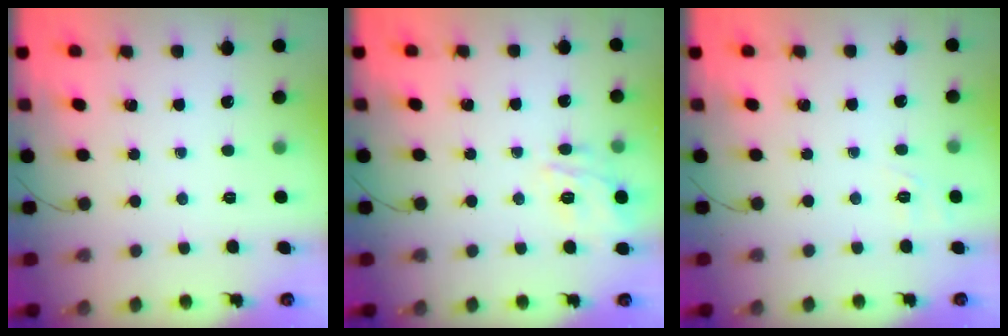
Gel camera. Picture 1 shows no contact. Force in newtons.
{"total": 11.7, "press": 11.7, "slide": 0.8}
{"total": 1.9, "press": 0.3, "slide": 1.9}